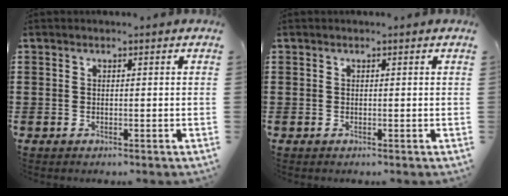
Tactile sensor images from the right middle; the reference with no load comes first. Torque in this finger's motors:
{"motor_torque": [0.08, -0.08, 0.02, -0.01]}